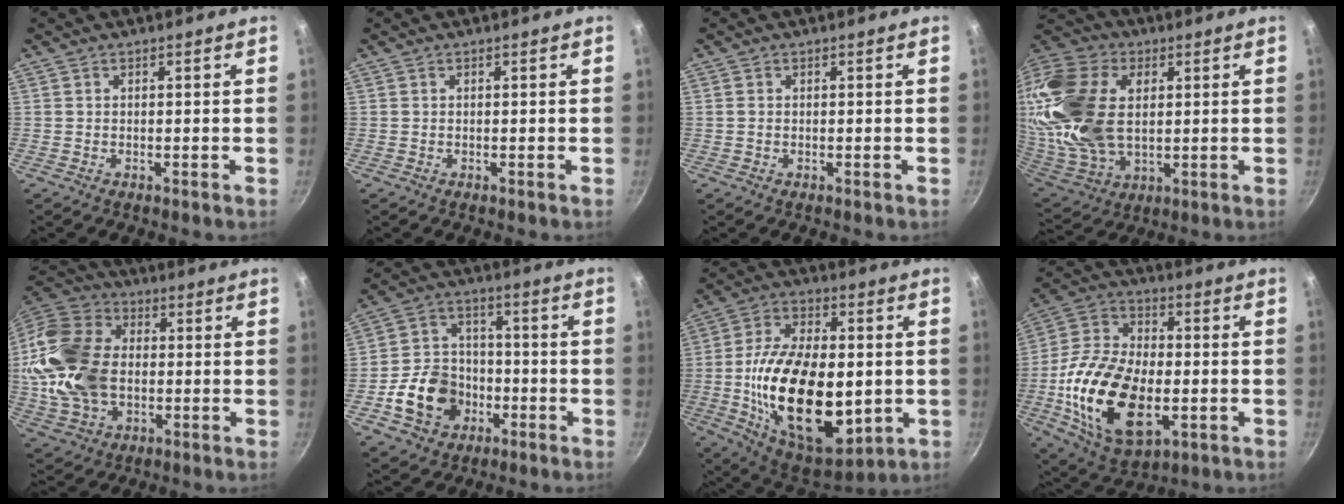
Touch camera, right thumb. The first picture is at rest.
{"total": 0.0}
{"total": 0.7, "force": [0.0, 0.5, 0.4], "torque": [-0.008, 0.002, 0.000]}
{"total": 28.6, "force": [5.0, 18.4, 21.3], "torque": [-0.461, 0.005, 0.093]}
{"total": 20.2, "force": [-0.4, 14.6, 13.9], "torque": [-0.260, 0.023, -0.005]}
{"total": 13.5, "force": [-4.5, 10.9, 6.6], "torque": [-0.091, 0.044, -0.078]}
{"total": 27.8, "force": [-2.5, 15.7, 22.9], "torque": [-0.385, 0.001, -0.030]}
{"total": 24.1, "force": [-4.5, 14.2, 18.9], "torque": [-0.347, 0.016, -0.076]}